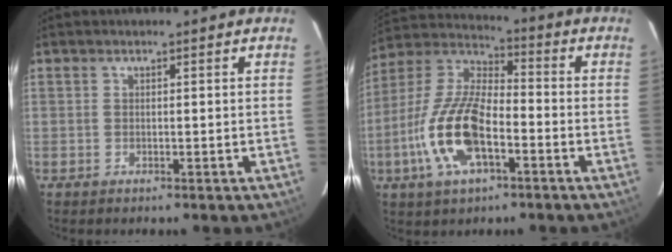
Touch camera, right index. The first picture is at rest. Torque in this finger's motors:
{"motor_torque": [2.14, 0.00, 1.05, 0.18]}